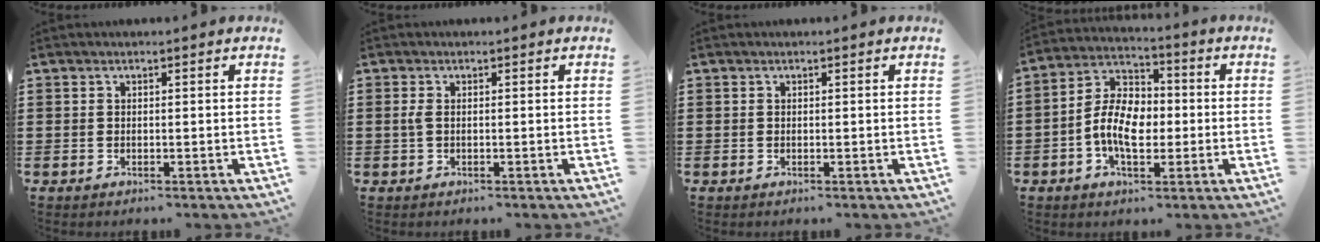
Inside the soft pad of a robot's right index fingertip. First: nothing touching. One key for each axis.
{"total": 1.3, "fx": -0.1, "fy": 0.4, "fz": 1.2, "tx": -0.031, "ty": -0.002, "tz": -0.005}
{"total": 0.0}
{"total": 8.6, "fx": -1.6, "fy": 5.3, "fz": 6.5, "tx": -0.155, "ty": 0.008, "tz": -0.036}